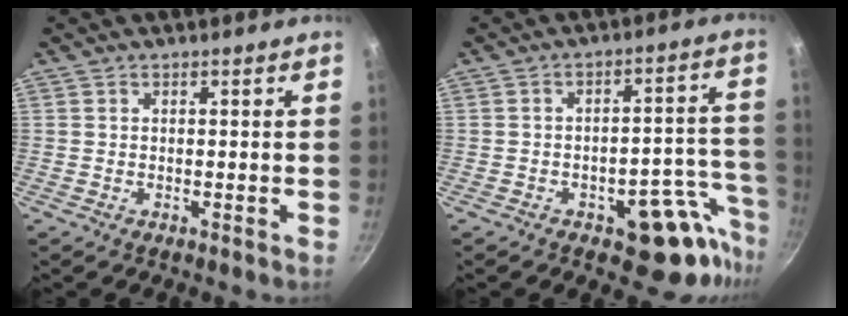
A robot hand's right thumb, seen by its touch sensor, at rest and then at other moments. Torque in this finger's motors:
{"motor_torque": [3.14, 1.88, 0.54, -0.81, 0.00]}